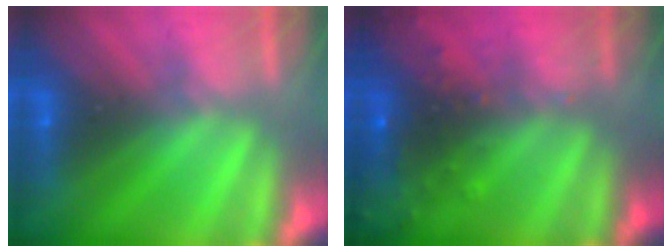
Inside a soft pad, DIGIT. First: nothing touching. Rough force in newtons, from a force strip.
{"total": 7.7}